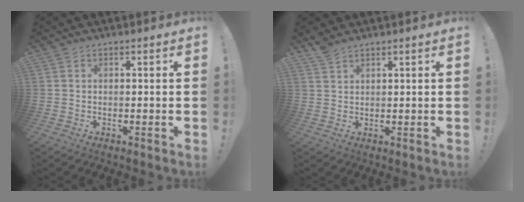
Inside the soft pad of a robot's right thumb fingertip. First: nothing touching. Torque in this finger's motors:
{"motor_torque": [-0.59, 0.41, 0.09, -0.13, 0.14]}